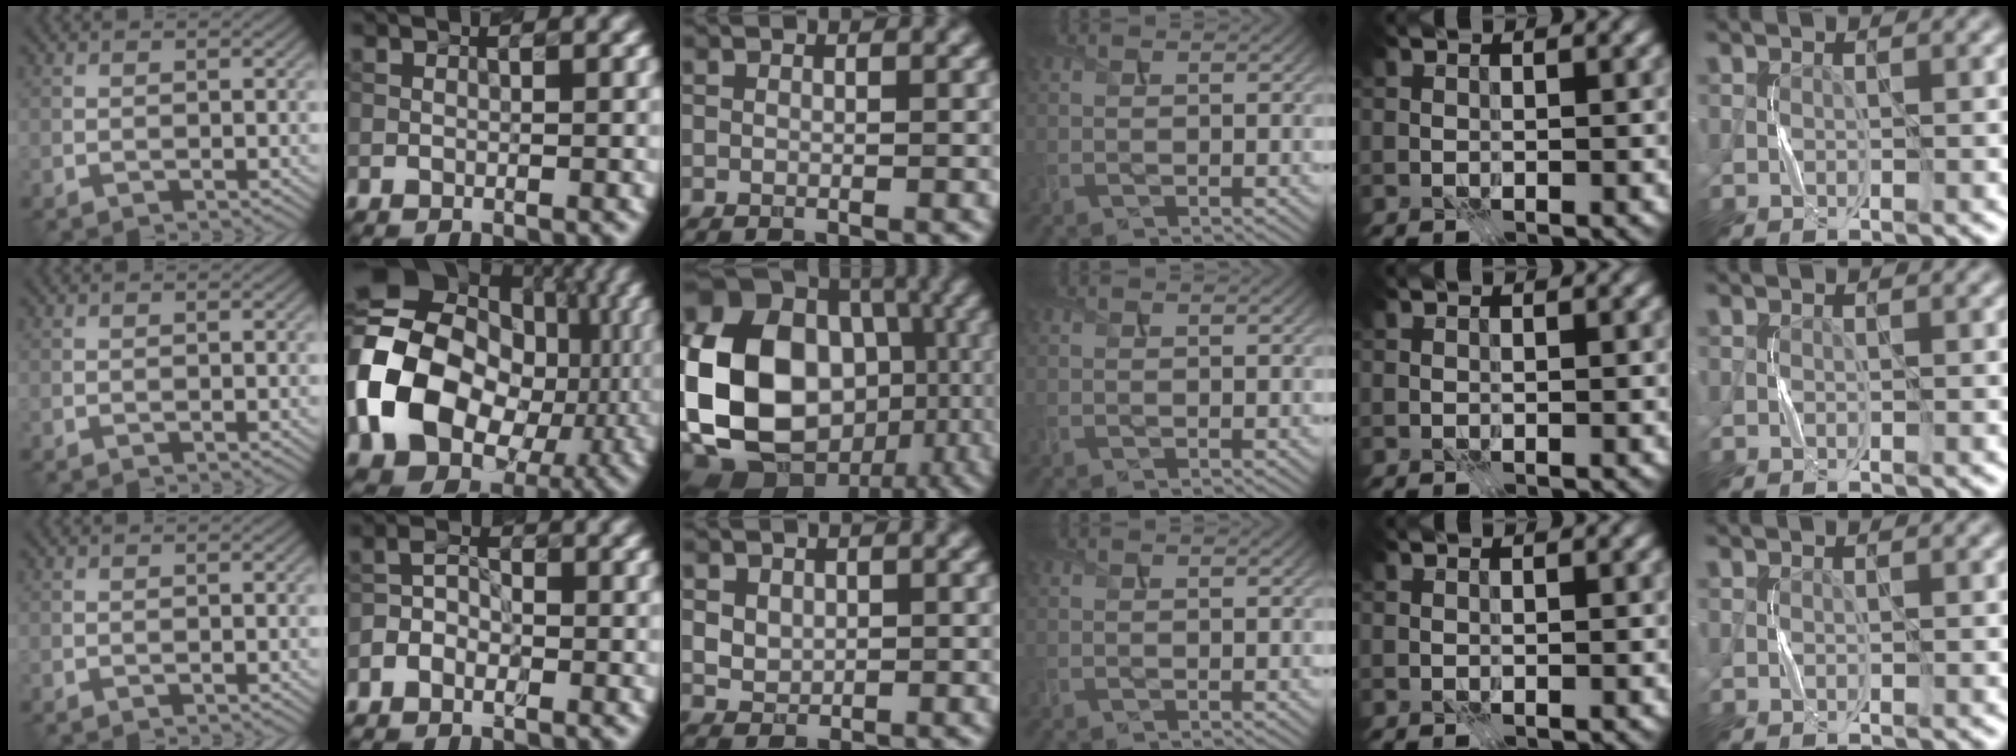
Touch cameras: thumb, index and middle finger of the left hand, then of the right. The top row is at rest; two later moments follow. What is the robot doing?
{"motion": "press", "object": "gel pad"}